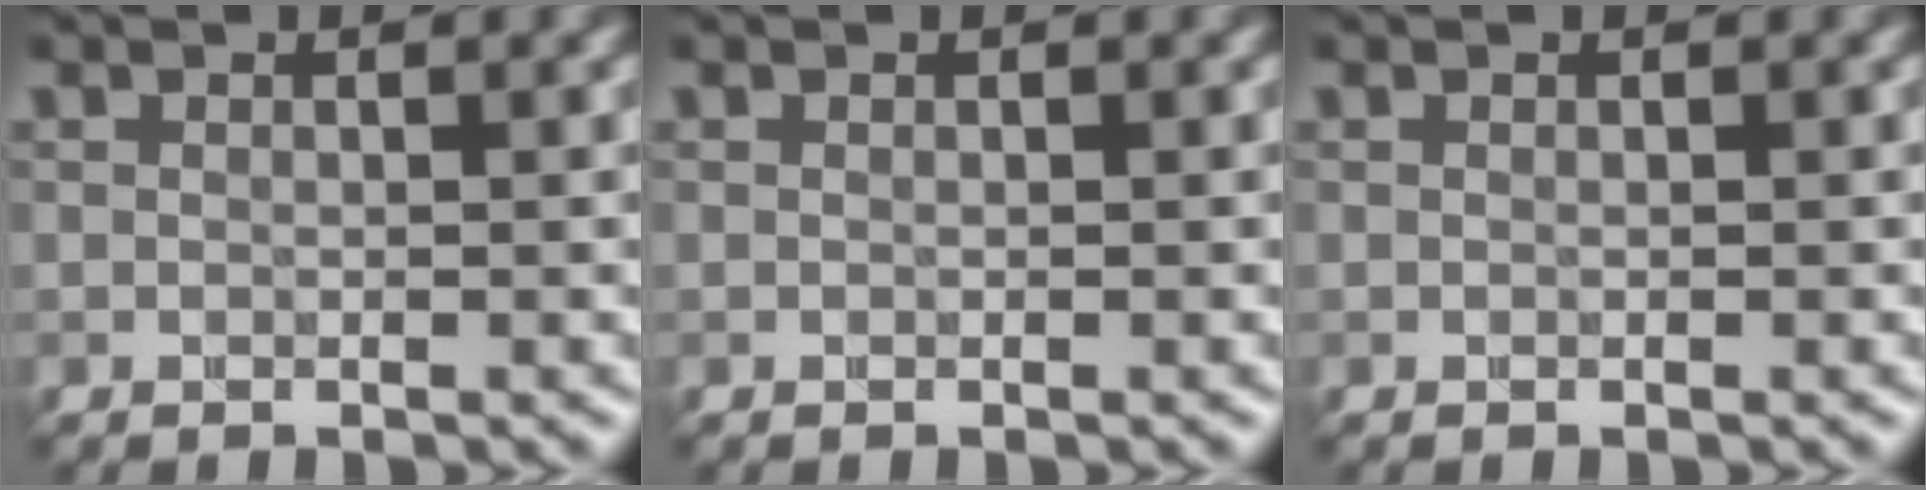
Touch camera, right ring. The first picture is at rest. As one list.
[{"total": 0.0}, {"total": 0.0}]